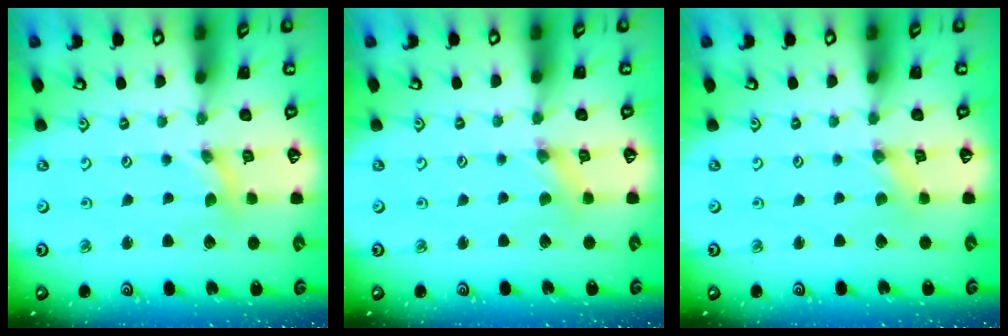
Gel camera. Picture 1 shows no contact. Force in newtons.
{"total": 1.6, "press": 1.6, "slide": 0.3}
{"total": 0.0}